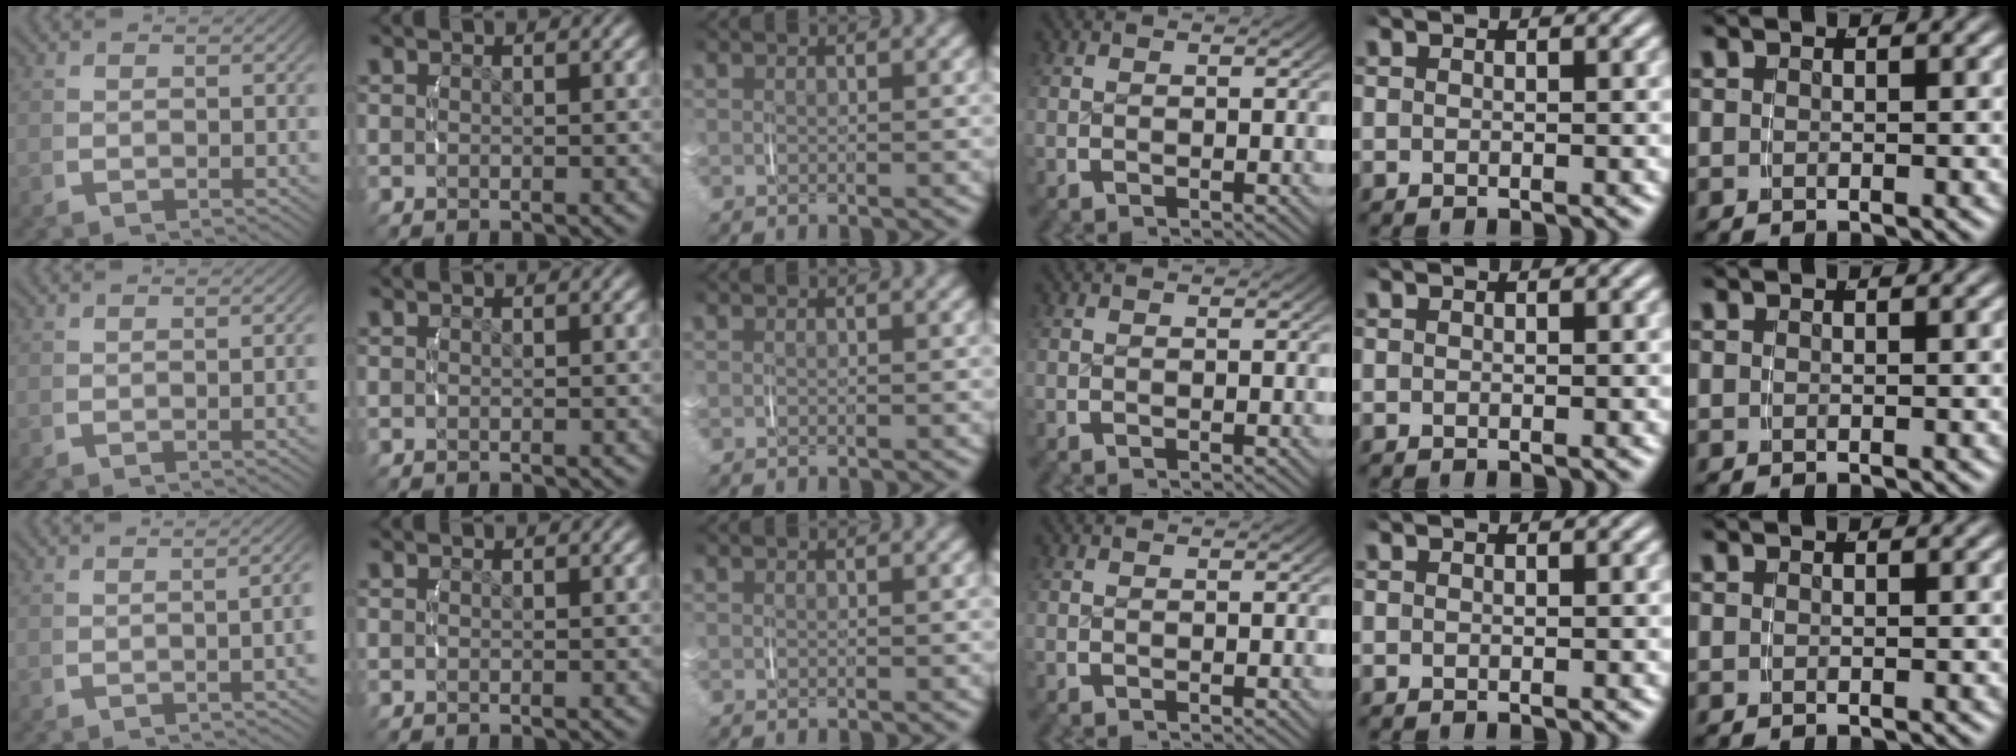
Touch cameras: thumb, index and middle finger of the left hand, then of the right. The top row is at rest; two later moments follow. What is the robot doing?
{"motion": "lift_and_place", "object": "dispenser bottle"}